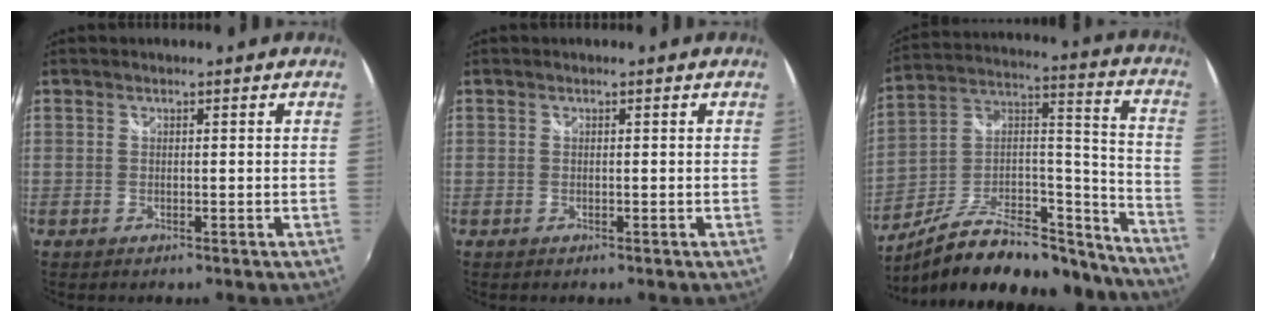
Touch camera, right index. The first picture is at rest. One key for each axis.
{"total": 0.0}
{"total": 26.2, "fx": -20.8, "fy": 9.2, "fz": 13.0, "tx": -0.203, "ty": 0.042, "tz": -0.306}